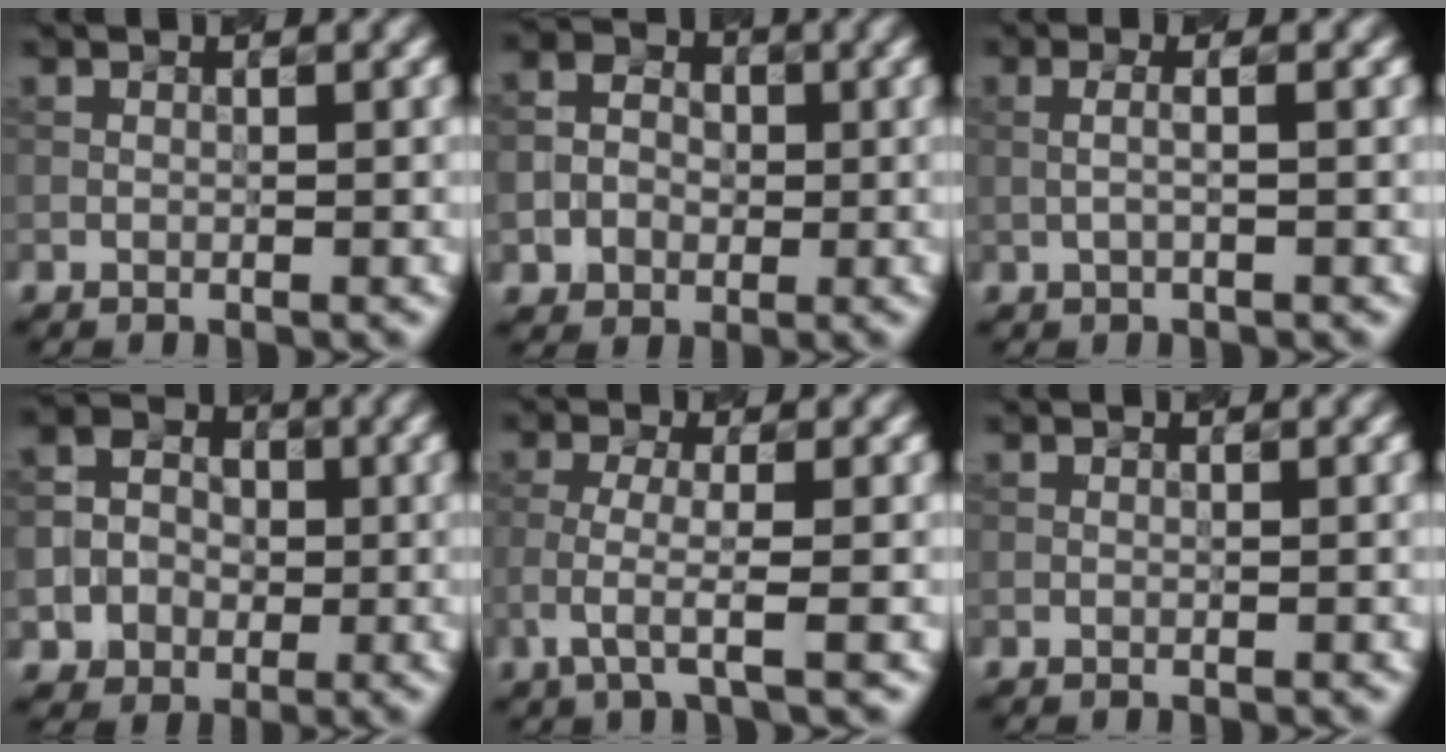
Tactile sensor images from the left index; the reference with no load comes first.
{"total": 2.9, "force": [-0.4, 2.8, 0.8], "torque": [-0.014, 0.008, -0.004]}
{"total": 1.1, "force": [0.1, 0.1, 1.1], "torque": [-0.024, 0.003, 0.005]}
{"total": 5.0, "force": [-1.0, 4.8, 1.3], "torque": [-0.019, 0.008, -0.019]}
{"total": 2.6, "force": [-1.3, 0.3, 2.3], "torque": [-0.059, 0.003, -0.020]}
{"total": 0.0}